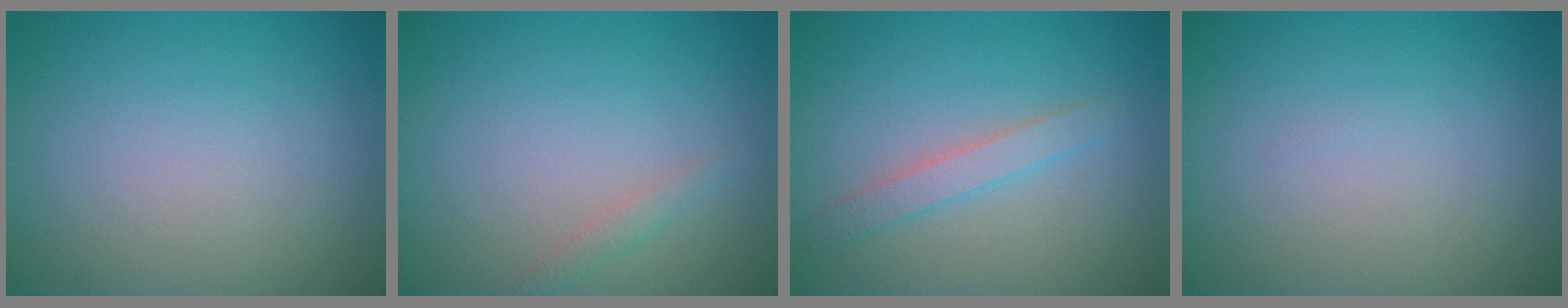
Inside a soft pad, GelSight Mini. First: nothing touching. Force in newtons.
{"total": 1.0, "press": 1.0, "slide": 0.1}
{"total": 2.1, "press": 2.1, "slide": 0.1}
{"total": 0.0}